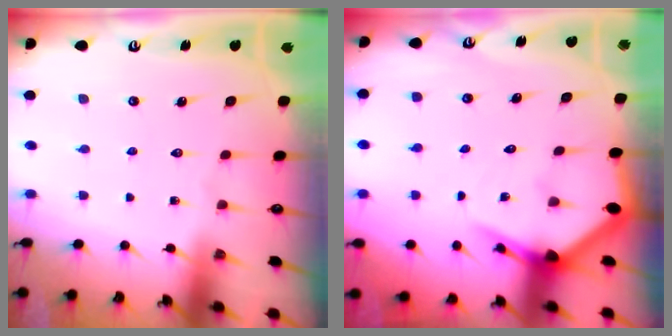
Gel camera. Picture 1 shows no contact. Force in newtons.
{"total": 3.6, "press": 3.5, "slide": 0.5}